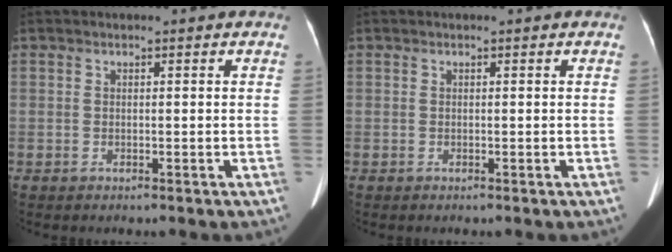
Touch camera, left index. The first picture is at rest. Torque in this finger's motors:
{"motor_torque": [0.13, -0.01, 0.01, 0.01]}